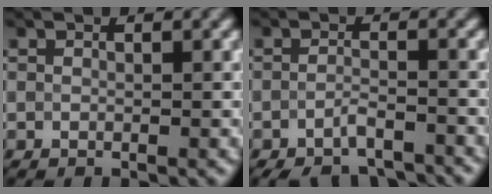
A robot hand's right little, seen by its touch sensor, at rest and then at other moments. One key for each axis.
{"total": 3.8, "fx": -3.0, "fy": 1.2, "fz": 1.9, "tx": -0.034, "ty": -0.008, "tz": -0.050}